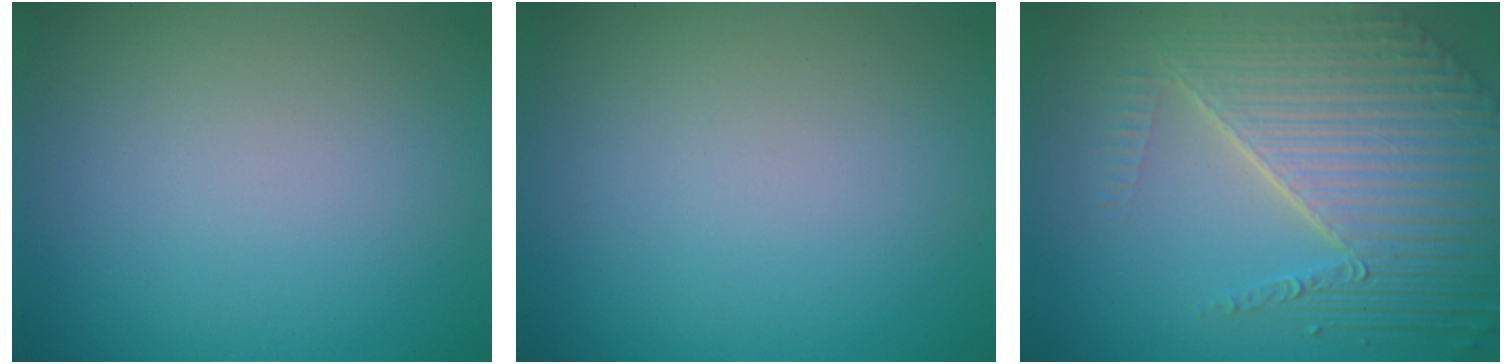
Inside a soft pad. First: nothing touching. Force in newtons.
{"total": 0.0}
{"total": 8.6, "press": 5.7, "slide": 6.4}